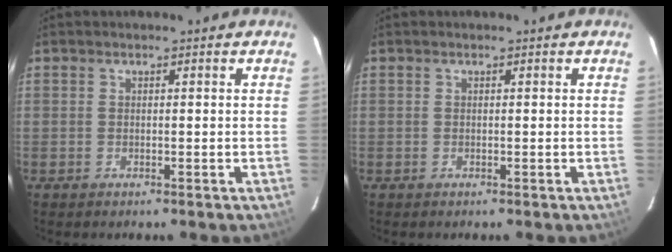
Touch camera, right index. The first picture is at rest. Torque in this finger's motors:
{"motor_torque": [0.00, 0.00, 0.00, 0.00]}